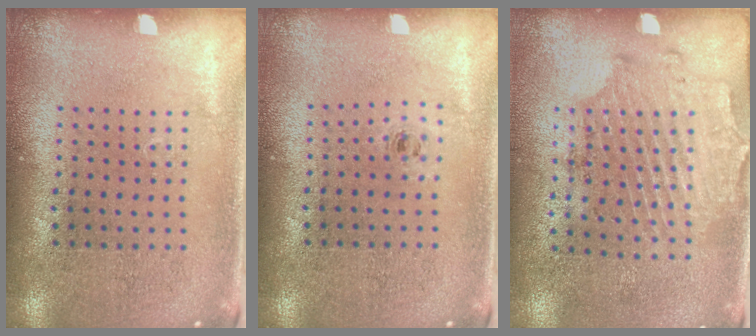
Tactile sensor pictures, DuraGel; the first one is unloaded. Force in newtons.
{"total": 0.5, "press": 0.3, "slide": 0.4}
{"total": 1.7, "press": 1.3, "slide": 1.1}